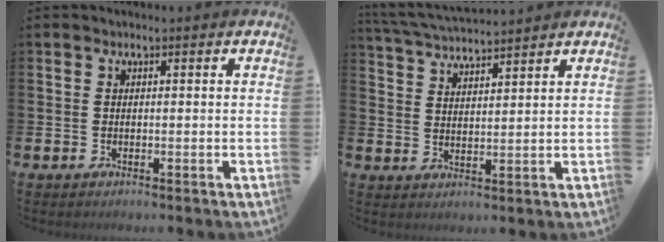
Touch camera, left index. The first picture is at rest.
{"total": 4.8, "force": [4.7, 0.2, 0.7], "torque": [-0.037, -0.022, 0.086]}